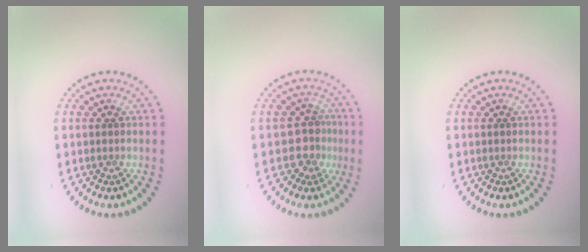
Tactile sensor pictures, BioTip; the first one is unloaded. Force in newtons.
{"total": 2.6, "press": 2.1, "slide": 1.6}
{"total": 0.0}